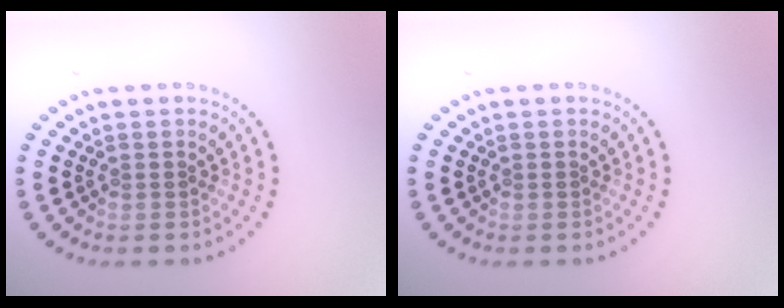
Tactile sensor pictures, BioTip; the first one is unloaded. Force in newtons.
{"total": 0.0}